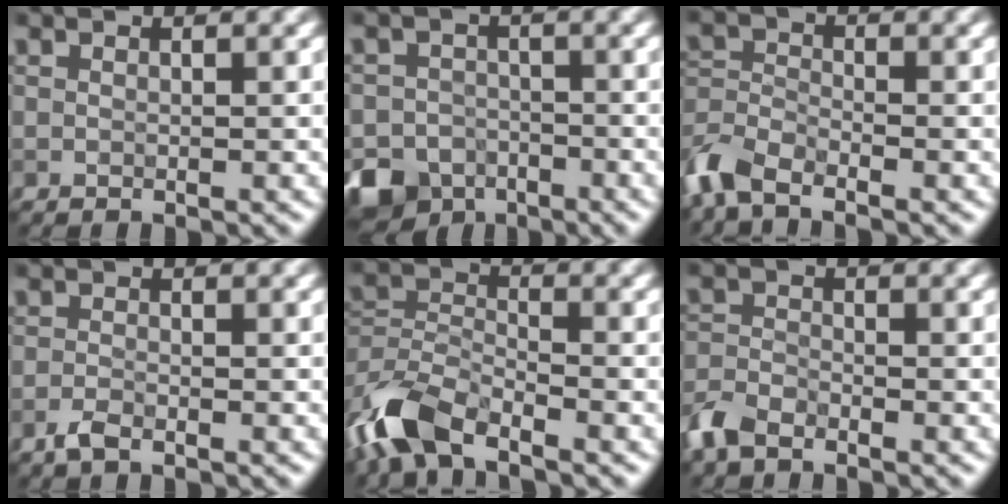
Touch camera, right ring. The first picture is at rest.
{"total": 7.7, "force": [-5.3, 5.3, 1.8], "torque": [-0.019, -0.016, -0.093]}
{"total": 4.9, "force": [-3.6, 1.9, 2.6], "torque": [-0.057, -0.004, -0.086]}
{"total": 1.4, "force": [-1.1, 0.4, 0.8], "torque": [-0.020, 0.000, -0.025]}
{"total": 6.5, "force": [-4.6, 2.7, 3.6], "torque": [-0.073, -0.004, -0.103]}
{"total": 3.2, "force": [-2.5, 1.4, 1.4], "torque": [-0.029, -0.003, -0.065]}